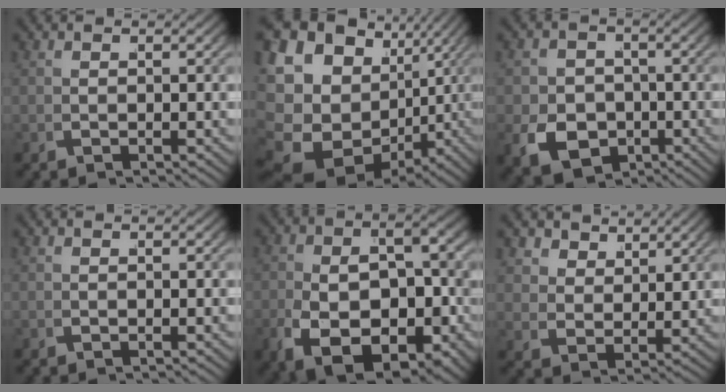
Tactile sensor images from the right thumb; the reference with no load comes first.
{"total": 16.8, "force": [-1.6, 13.1, 10.4], "torque": [-0.213, -0.052, -0.007]}
{"total": 7.9, "force": [-3.1, 6.3, 3.7], "torque": [-0.063, -0.033, -0.040]}
{"total": 0.0}
{"total": 13.4, "force": [-3.3, 8.9, 9.4], "torque": [-0.193, -0.075, -0.015]}
{"total": 3.6, "force": [2.8, 1.8, 1.4], "torque": [-0.022, -0.007, 0.056]}